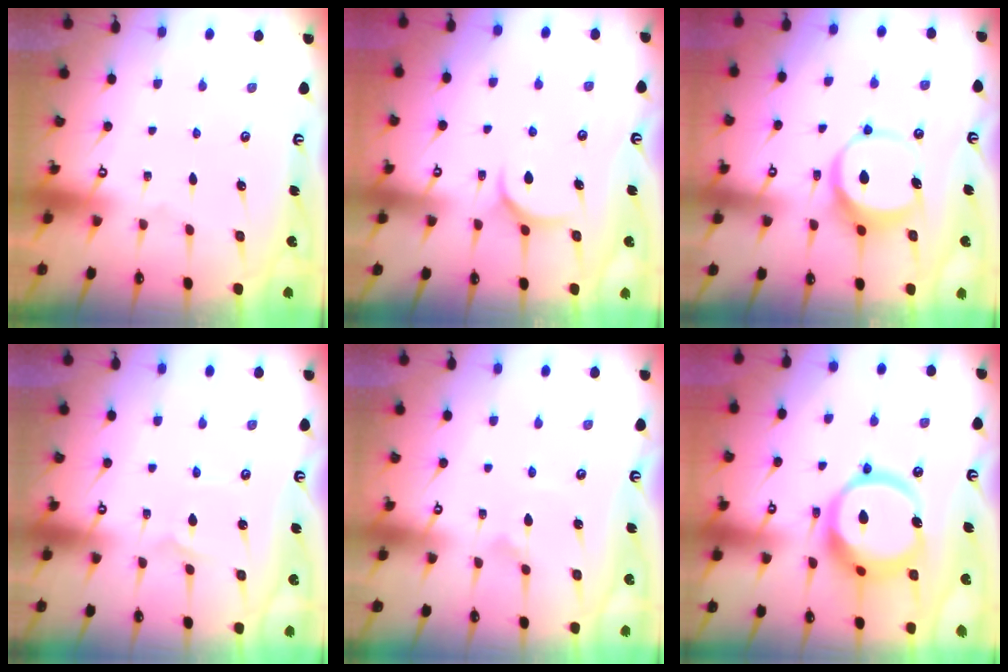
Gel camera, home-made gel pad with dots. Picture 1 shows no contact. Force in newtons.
{"total": 4.9, "press": 4.9, "slide": 0.7}
{"total": 8.0, "press": 8.0, "slide": 0.4}
{"total": 1.3, "press": 1.3, "slide": 0.1}
{"total": 0.7, "press": 0.7, "slide": 0.1}
{"total": 15.6, "press": 15.5, "slide": 2.1}